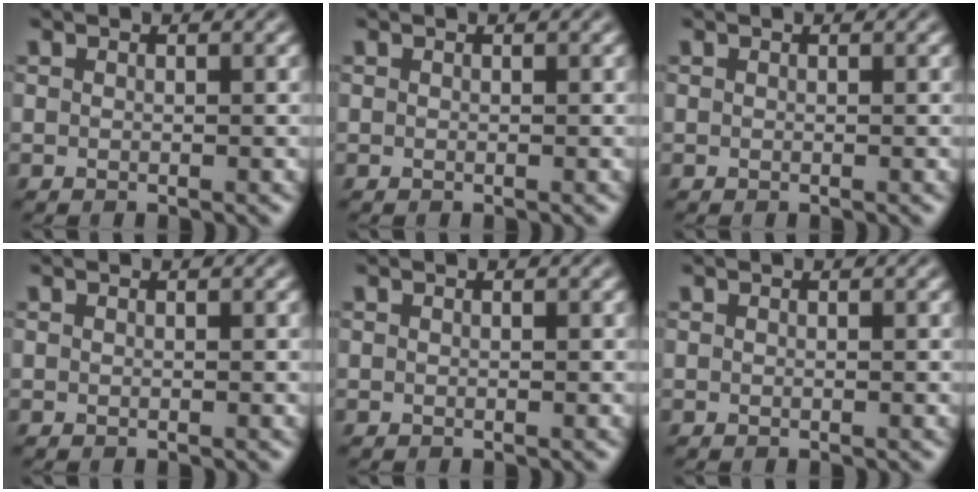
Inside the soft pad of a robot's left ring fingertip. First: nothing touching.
{"total": 0.0}
{"total": 0.0}
{"total": 0.0}
{"total": 0.0}
{"total": 0.0}